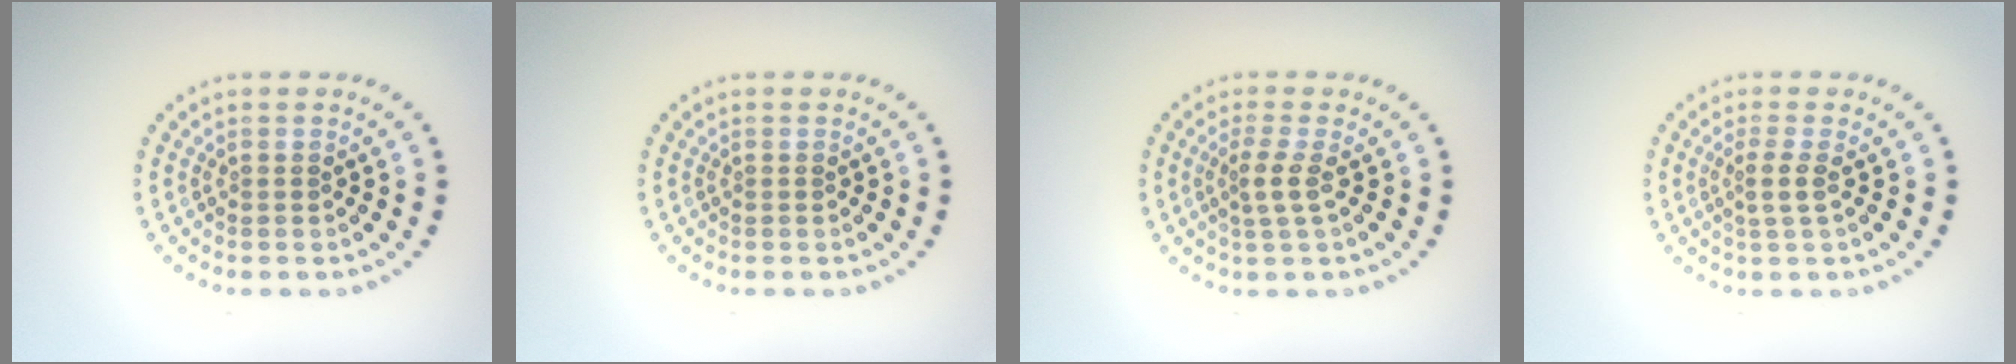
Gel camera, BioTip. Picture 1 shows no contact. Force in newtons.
{"total": 0.0}
{"total": 1.8, "press": 1.3, "slide": 1.2}
{"total": 1.7, "press": 1.2, "slide": 1.2}